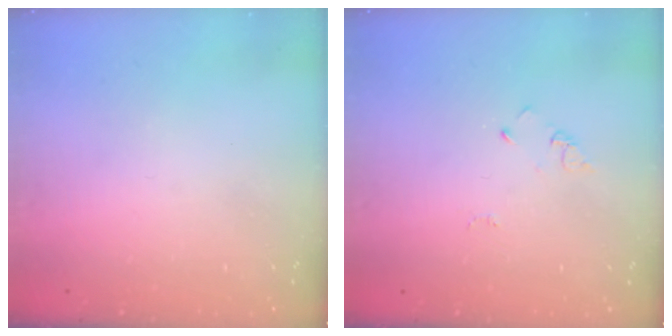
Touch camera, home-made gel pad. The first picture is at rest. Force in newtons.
{"total": 2.9, "press": 2.9, "slide": 0.3}